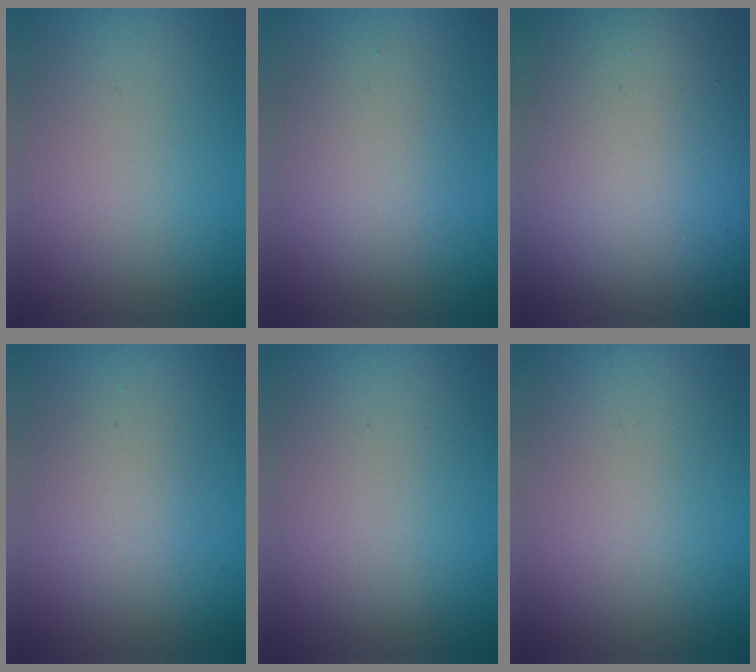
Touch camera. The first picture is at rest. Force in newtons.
{"total": 3.8, "press": 3.7, "slide": 0.3}
{"total": 25.5, "press": 25.5, "slide": 1.0}
{"total": 2.1, "press": 2.1, "slide": 0.1}
{"total": 0.0}
{"total": 0.0}